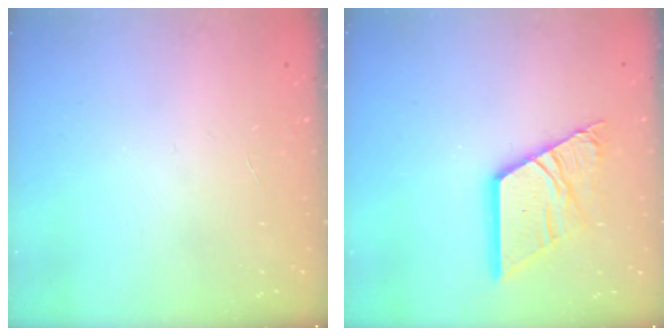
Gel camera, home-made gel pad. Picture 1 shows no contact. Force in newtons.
{"total": 15.1, "press": 15.1, "slide": 1.2}